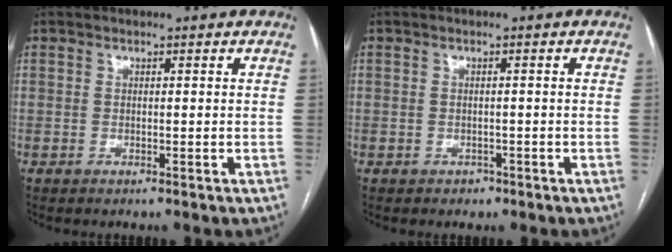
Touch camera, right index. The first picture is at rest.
{"total": 1.3, "force": [-0.8, 1.0, 0.2], "torque": [-0.002, 0.003, -0.010]}